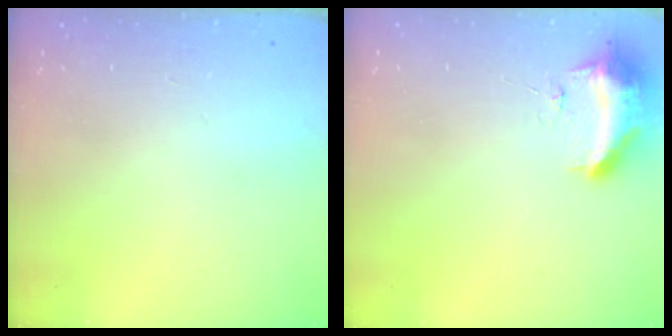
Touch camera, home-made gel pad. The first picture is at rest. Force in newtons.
{"total": 10.0, "press": 10.0, "slide": 0.4}